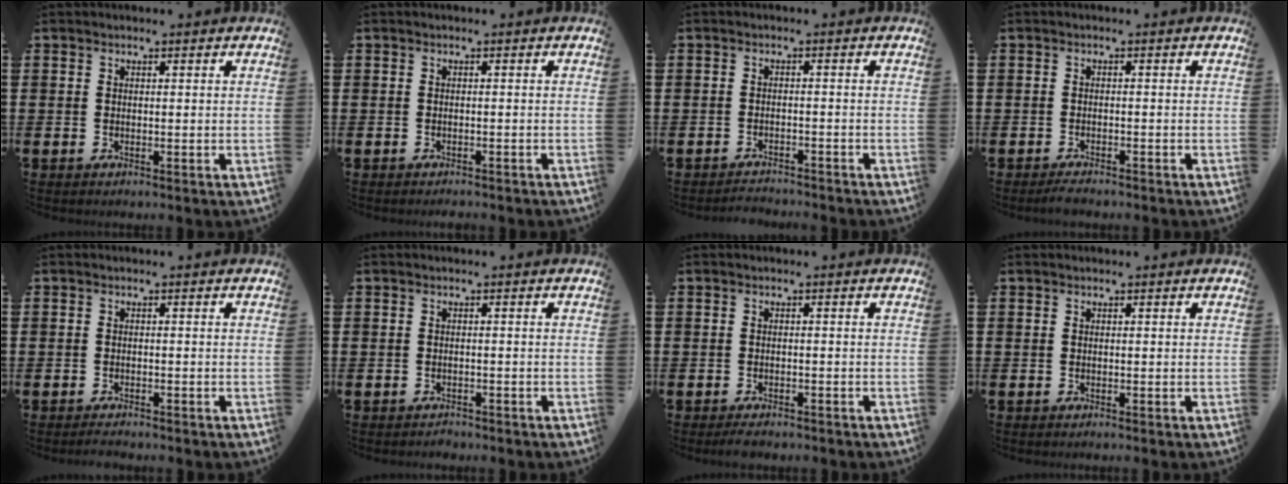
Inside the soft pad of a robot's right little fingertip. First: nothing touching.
{"total": 0.7, "force": [-0.7, 0.0, 0.0], "torque": [-0.001, -0.001, -0.014]}
{"total": 1.6, "force": [-1.6, 0.0, -0.2], "torque": [-0.002, 0.005, -0.035]}
{"total": 1.4, "force": [-1.3, 0.1, 0.4], "torque": [-0.010, 0.002, -0.026]}
{"total": 0.9, "force": [-0.9, 0.1, 0.2], "torque": [-0.006, -0.002, -0.017]}
{"total": 0.8, "force": [-0.8, 0.1, -0.1], "torque": [-0.001, 0.001, -0.017]}
{"total": 1.1, "force": [-1.1, 0.2, 0.3], "torque": [-0.007, 0.000, -0.023]}
{"total": 0.0}